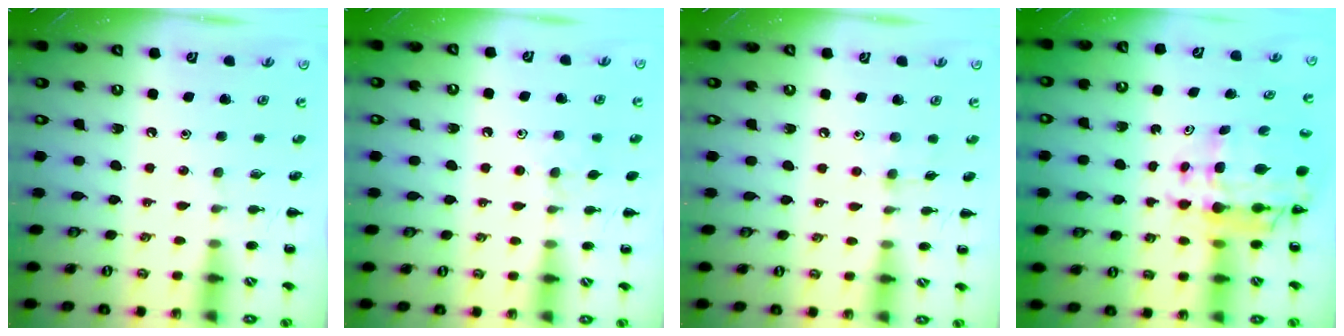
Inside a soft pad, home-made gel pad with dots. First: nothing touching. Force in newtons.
{"total": 5.5, "press": 5.1, "slide": 1.9}
{"total": 3.2, "press": 3.1, "slide": 1.0}
{"total": 9.6, "press": 9.1, "slide": 3.2}